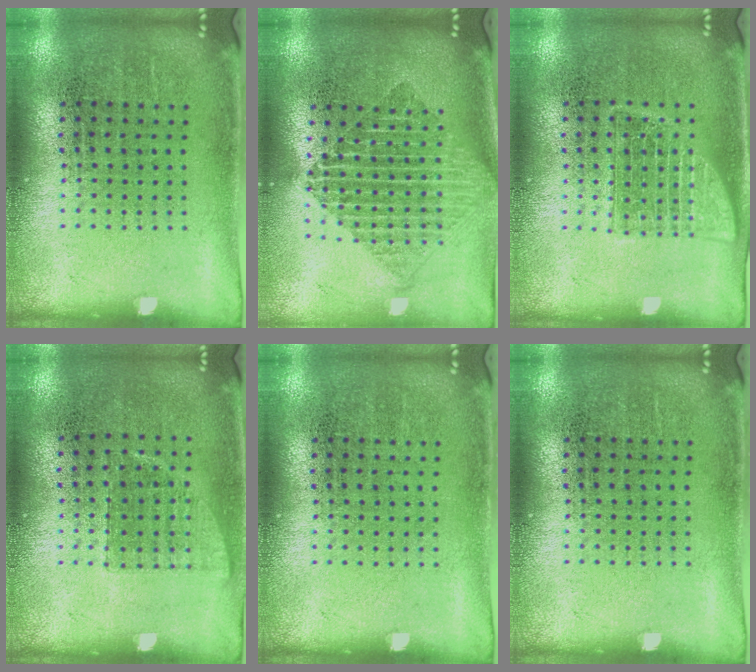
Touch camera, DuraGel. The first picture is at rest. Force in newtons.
{"total": 1.9, "press": 1.6, "slide": 1.0}
{"total": 1.2, "press": 1.2, "slide": 0.2}
{"total": 0.7, "press": 0.7, "slide": 0.2}
{"total": 0.0}
{"total": 0.0}